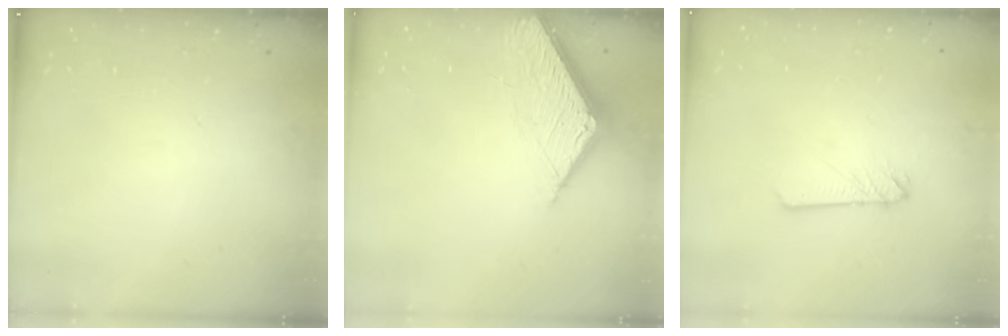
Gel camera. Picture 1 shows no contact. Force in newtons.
{"total": 8.5, "press": 8.4, "slide": 1.0}
{"total": 3.0, "press": 3.0, "slide": 0.2}